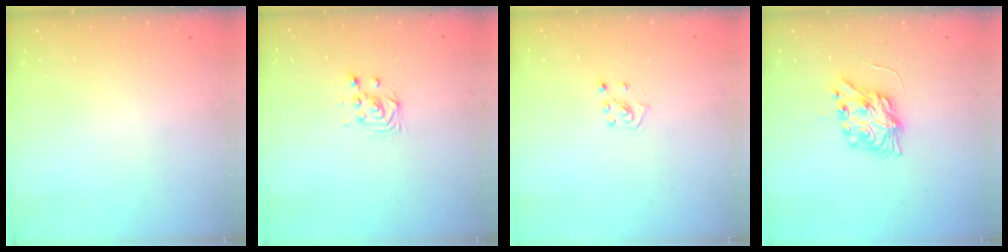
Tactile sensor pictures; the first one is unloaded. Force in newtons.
{"total": 3.9, "press": 3.9, "slide": 0.2}
{"total": 5.2, "press": 5.2, "slide": 0.5}
{"total": 8.1, "press": 8.1, "slide": 0.2}